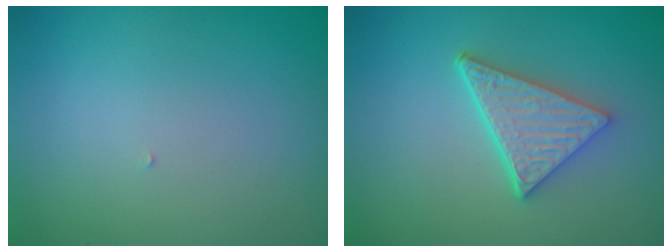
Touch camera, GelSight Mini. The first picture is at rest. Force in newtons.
{"total": 5.1, "press": 3.8, "slide": 3.4}